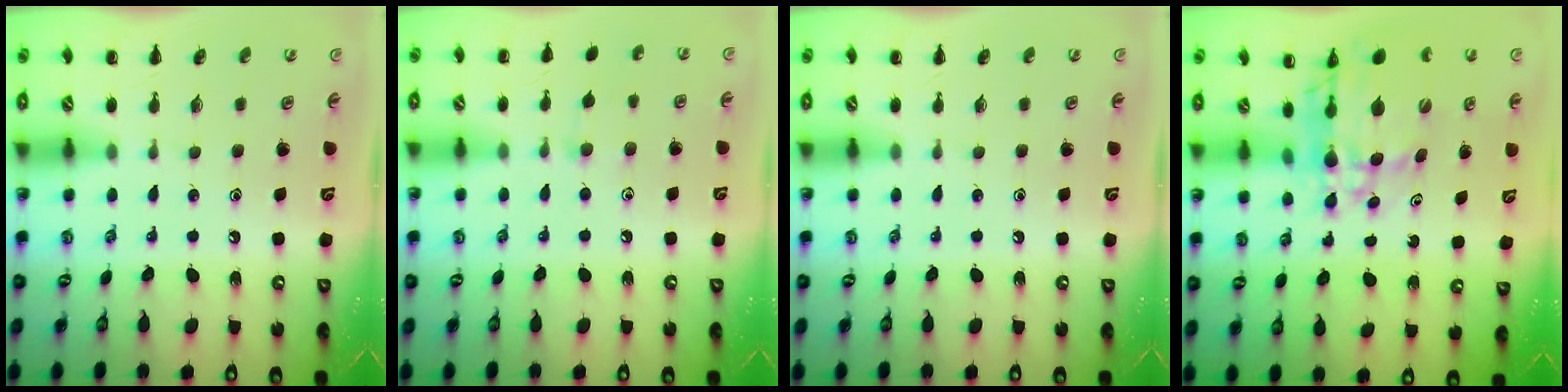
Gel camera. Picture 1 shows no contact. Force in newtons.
{"total": 6.1, "press": 5.6, "slide": 2.2}
{"total": 0.0}
{"total": 9.8, "press": 9.5, "slide": 2.6}